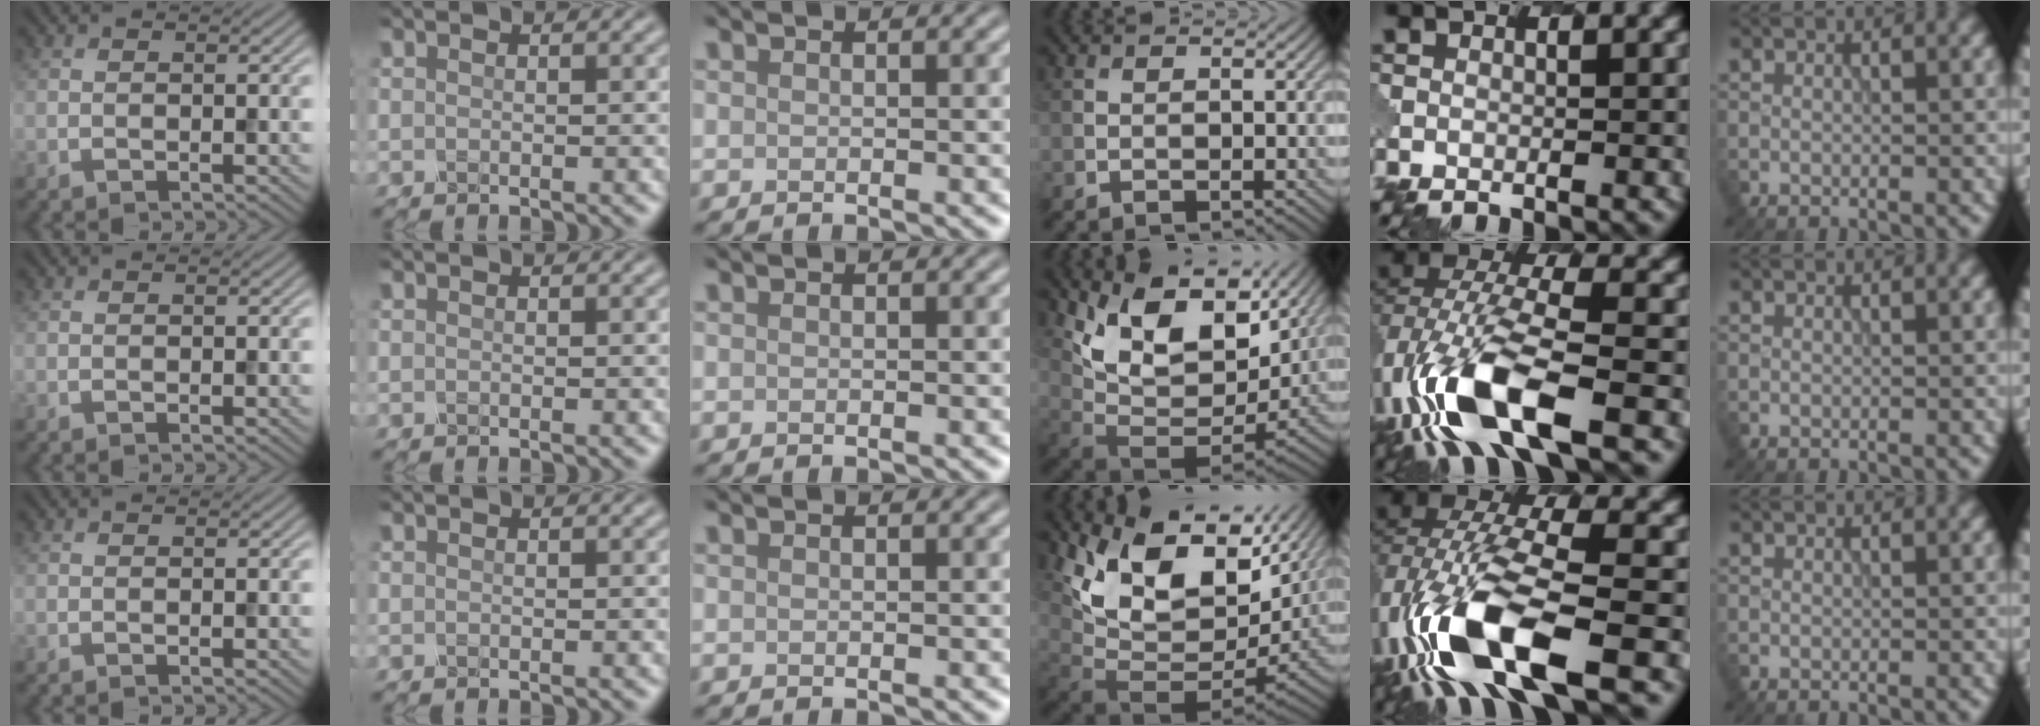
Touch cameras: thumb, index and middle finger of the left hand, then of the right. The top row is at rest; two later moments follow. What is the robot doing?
{"motion": "insert", "object": "pen bag"}